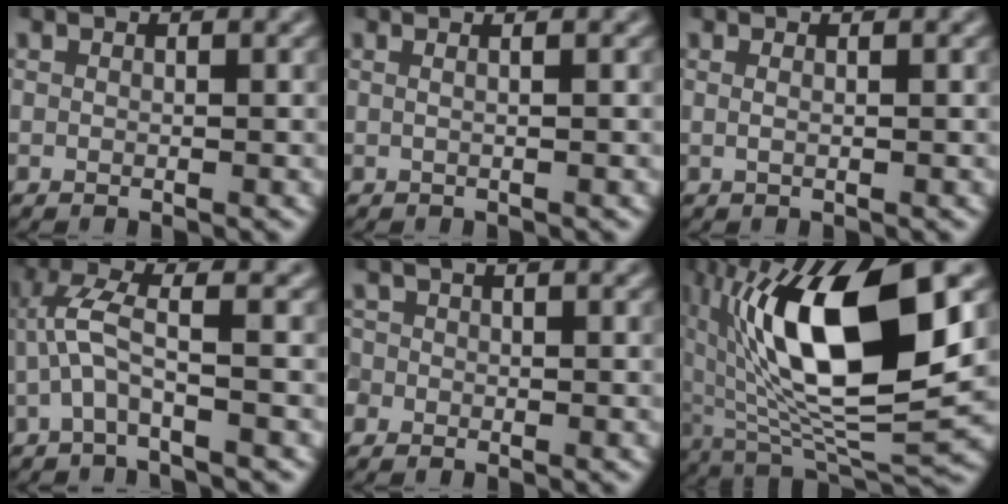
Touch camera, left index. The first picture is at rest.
{"total": 2.5, "force": [0.8, 1.2, 1.9], "torque": [-0.003, 0.006, -0.021]}
{"total": 1.0, "force": [0.3, 0.4, 0.9], "torque": [-0.011, -0.004, -0.002]}
{"total": 3.5, "force": [-0.8, 0.4, 3.4], "torque": [-0.082, 0.017, -0.024]}
{"total": 1.1, "force": [-0.5, 0.9, 0.2], "torque": [0.002, -0.002, -0.013]}
{"total": 15.1, "force": [2.8, 5.6, 13.7], "torque": [-0.230, -0.001, 0.044]}